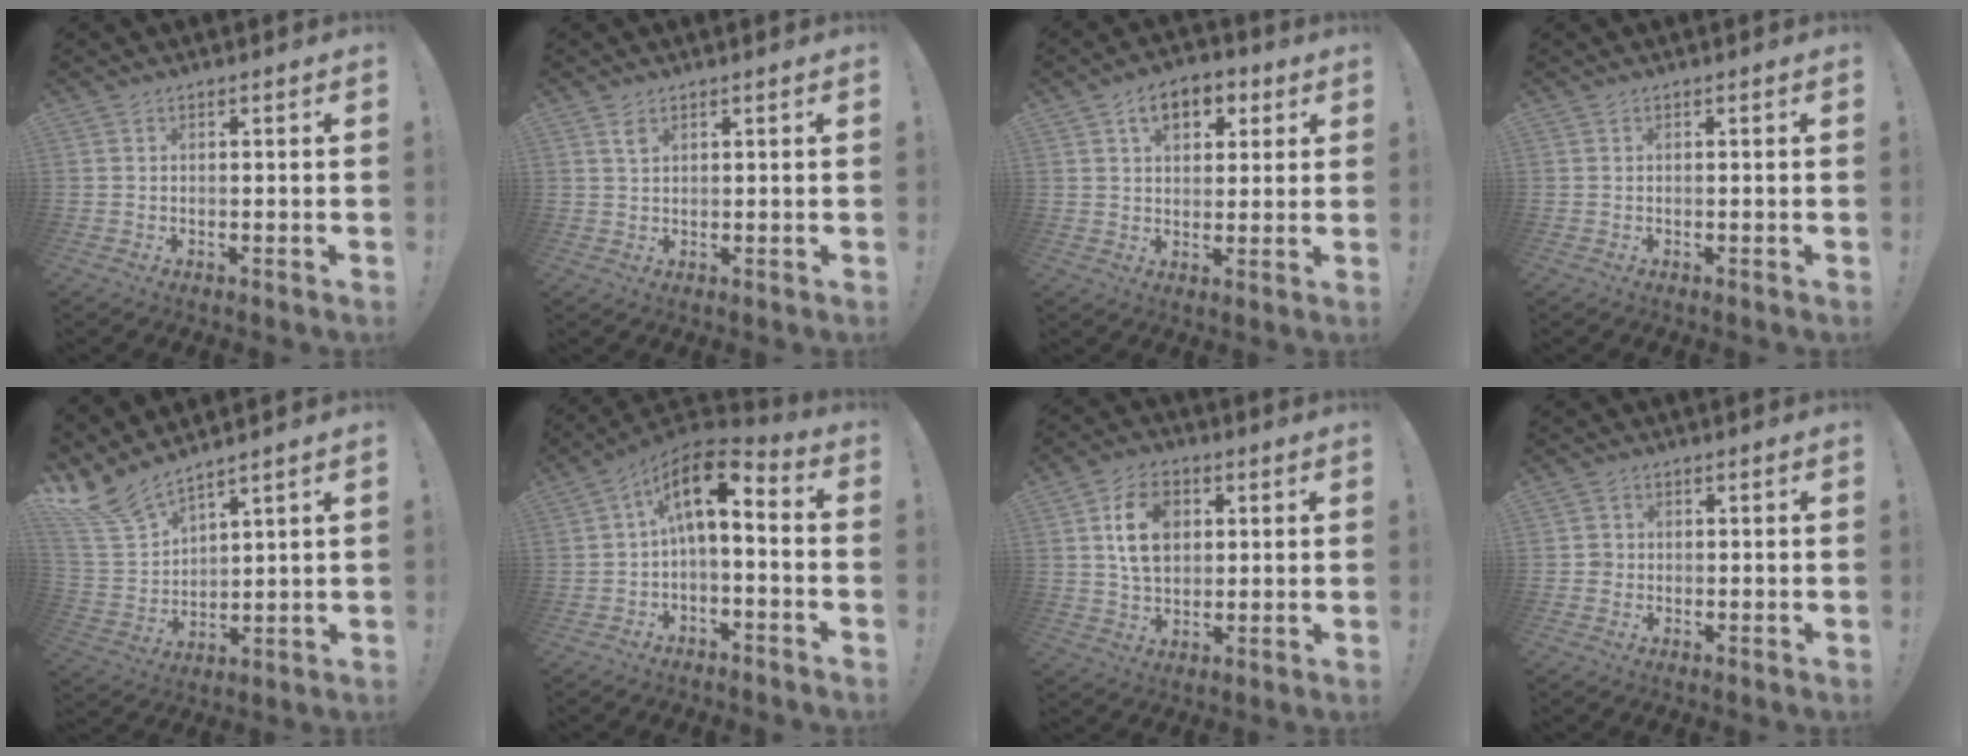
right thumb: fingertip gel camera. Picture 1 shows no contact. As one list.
[{"total": 2.2, "force": [1.3, 1.1, 1.4], "torque": [-0.014, -0.007, 0.022]}, {"total": 9.1, "force": [4.0, 6.2, 5.3], "torque": [-0.075, -0.002, 0.072]}, {"total": 0.0}, {"total": 8.7, "force": [7.4, 2.7, 3.7], "torque": [-0.087, -0.041, 0.145]}, {"total": 11.0, "force": [1.9, 4.5, 9.8], "torque": [-0.175, -0.001, 0.030]}, {"total": 11.9, "force": [3.1, 8.7, 7.6], "torque": [-0.113, 0.003, 0.057]}, {"total": 1.9, "force": [-0.4, 1.9, 0.5], "torque": [-0.005, 0.007, -0.007]}]